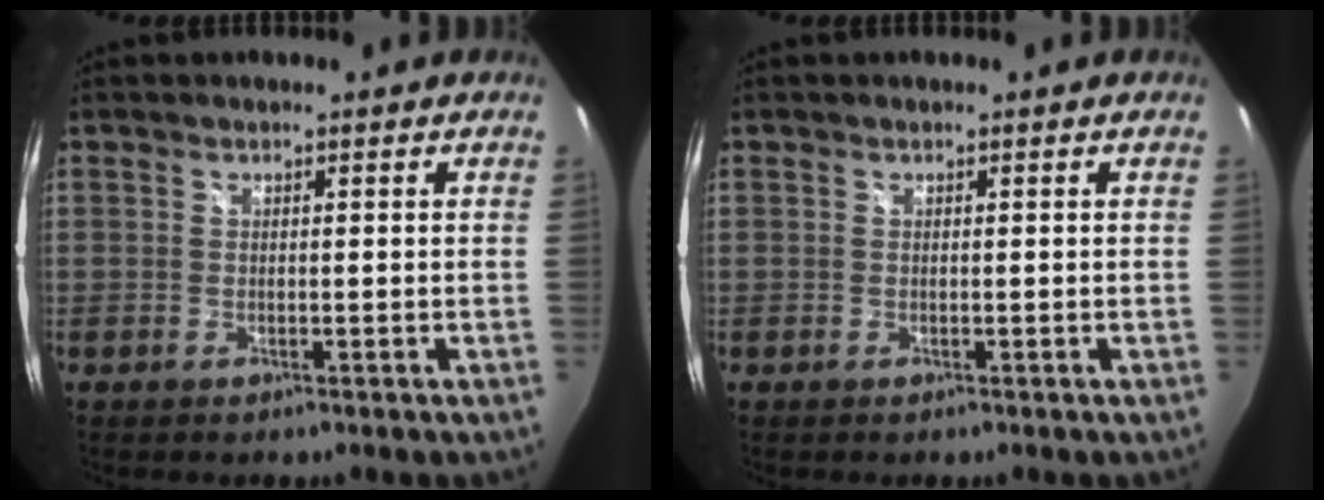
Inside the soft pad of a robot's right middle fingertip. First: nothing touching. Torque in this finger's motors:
{"motor_torque": [0.00, 0.00, 0.00, 0.00]}